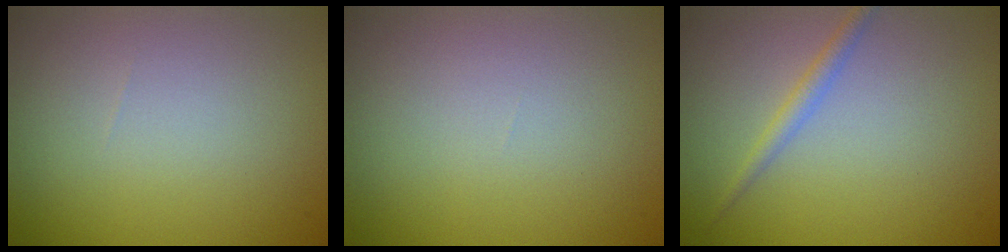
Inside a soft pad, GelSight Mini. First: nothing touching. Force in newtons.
{"total": 0.0}
{"total": 1.4, "press": 1.4, "slide": 0.0}